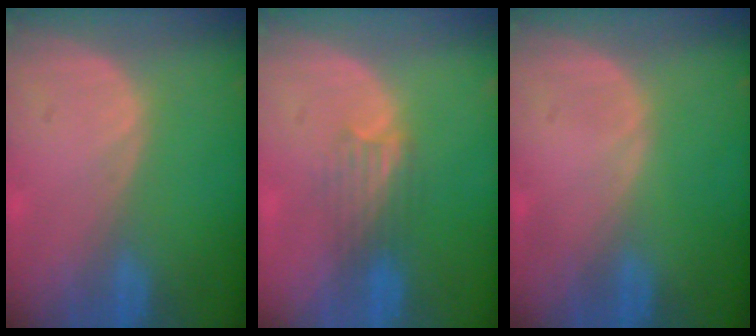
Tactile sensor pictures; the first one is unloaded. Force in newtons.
{"total": 3.3, "press": 3.2, "slide": 0.8}
{"total": 0.0}